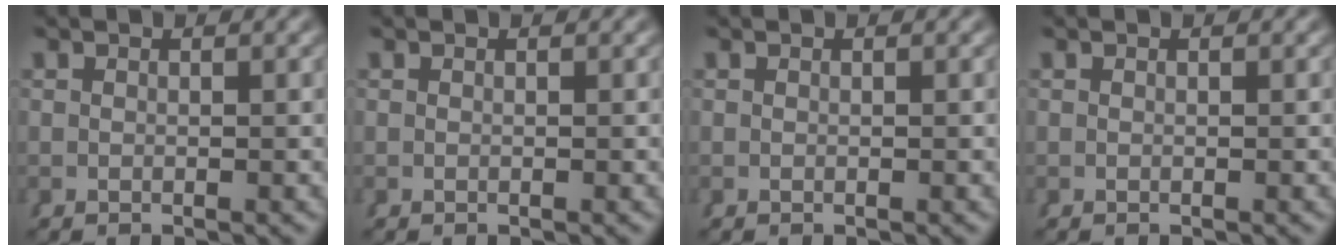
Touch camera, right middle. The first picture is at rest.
{"total": 0.0}
{"total": 0.0}
{"total": 0.0}